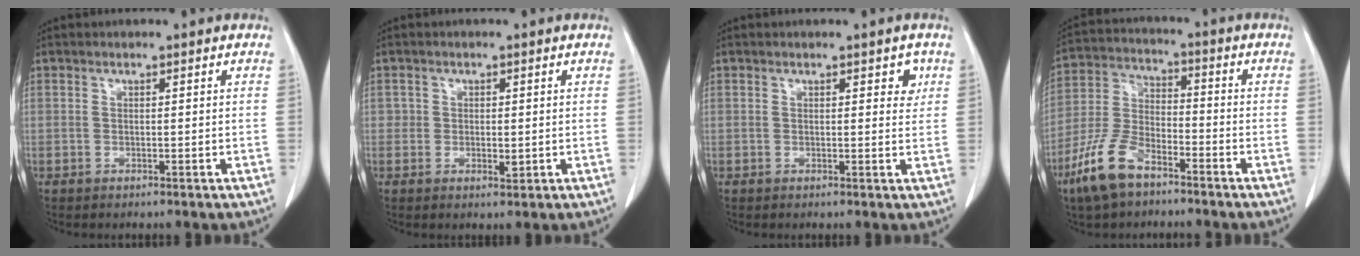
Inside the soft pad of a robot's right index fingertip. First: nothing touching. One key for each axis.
{"total": 1.9, "fx": -0.3, "fy": 1.3, "fz": 1.4, "tx": -0.018, "ty": -0.001, "tz": -0.002}
{"total": 2.1, "fx": 1.0, "fy": 1.0, "fz": 1.6, "tx": -0.013, "ty": -0.002, "tz": 0.010}
{"total": 10.6, "fx": -7.0, "fy": 4.5, "fz": 6.6, "tx": -0.157, "ty": -0.006, "tz": -0.142}